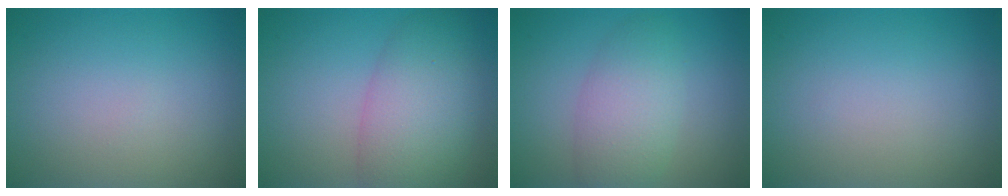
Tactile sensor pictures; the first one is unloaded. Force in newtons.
{"total": 7.1, "press": 7.1, "slide": 0.4}
{"total": 4.3, "press": 4.3, "slide": 0.1}
{"total": 0.0}